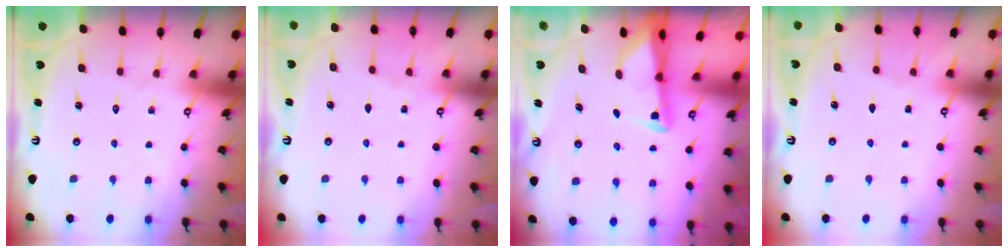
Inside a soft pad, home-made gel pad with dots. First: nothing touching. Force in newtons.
{"total": 2.6, "press": 2.6, "slide": 0.4}
{"total": 2.2, "press": 2.2, "slide": 0.3}
{"total": 0.0}